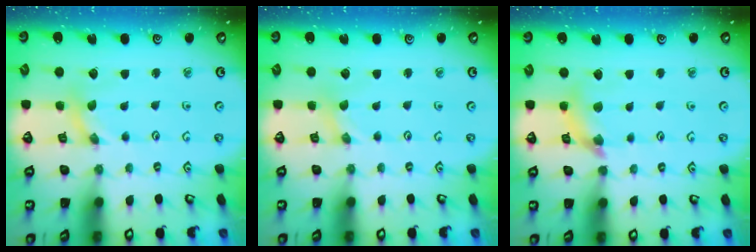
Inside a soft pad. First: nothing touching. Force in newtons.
{"total": 0.0}
{"total": 8.9, "press": 8.9, "slide": 1.0}